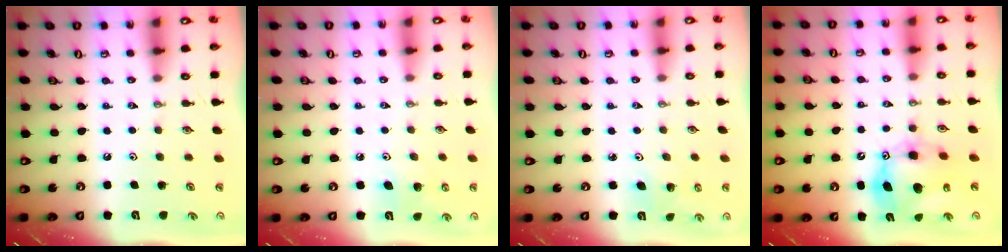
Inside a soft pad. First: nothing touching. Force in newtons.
{"total": 6.6, "press": 6.5, "slide": 1.2}
{"total": 4.7, "press": 4.6, "slide": 0.7}
{"total": 13.5, "press": 13.4, "slide": 1.3}